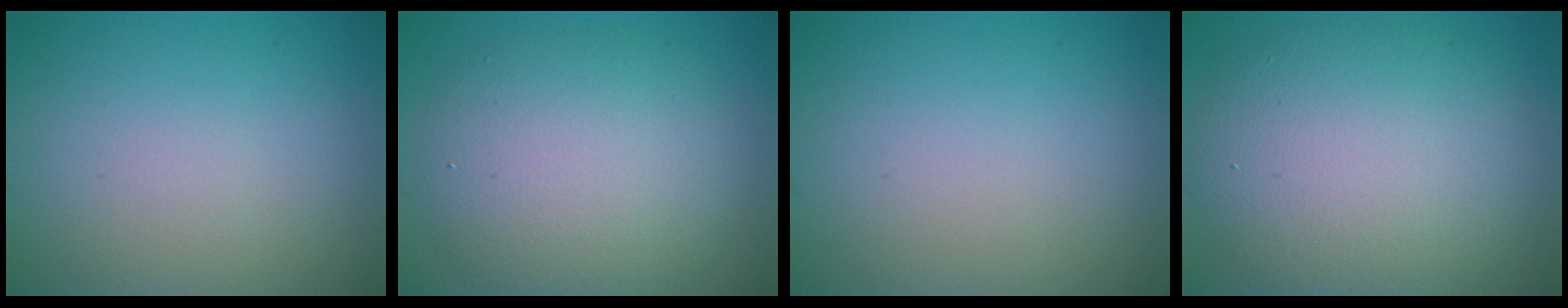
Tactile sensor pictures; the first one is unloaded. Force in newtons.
{"total": 7.0, "press": 7.0, "slide": 0.5}
{"total": 0.0}
{"total": 10.1, "press": 10.1, "slide": 0.3}